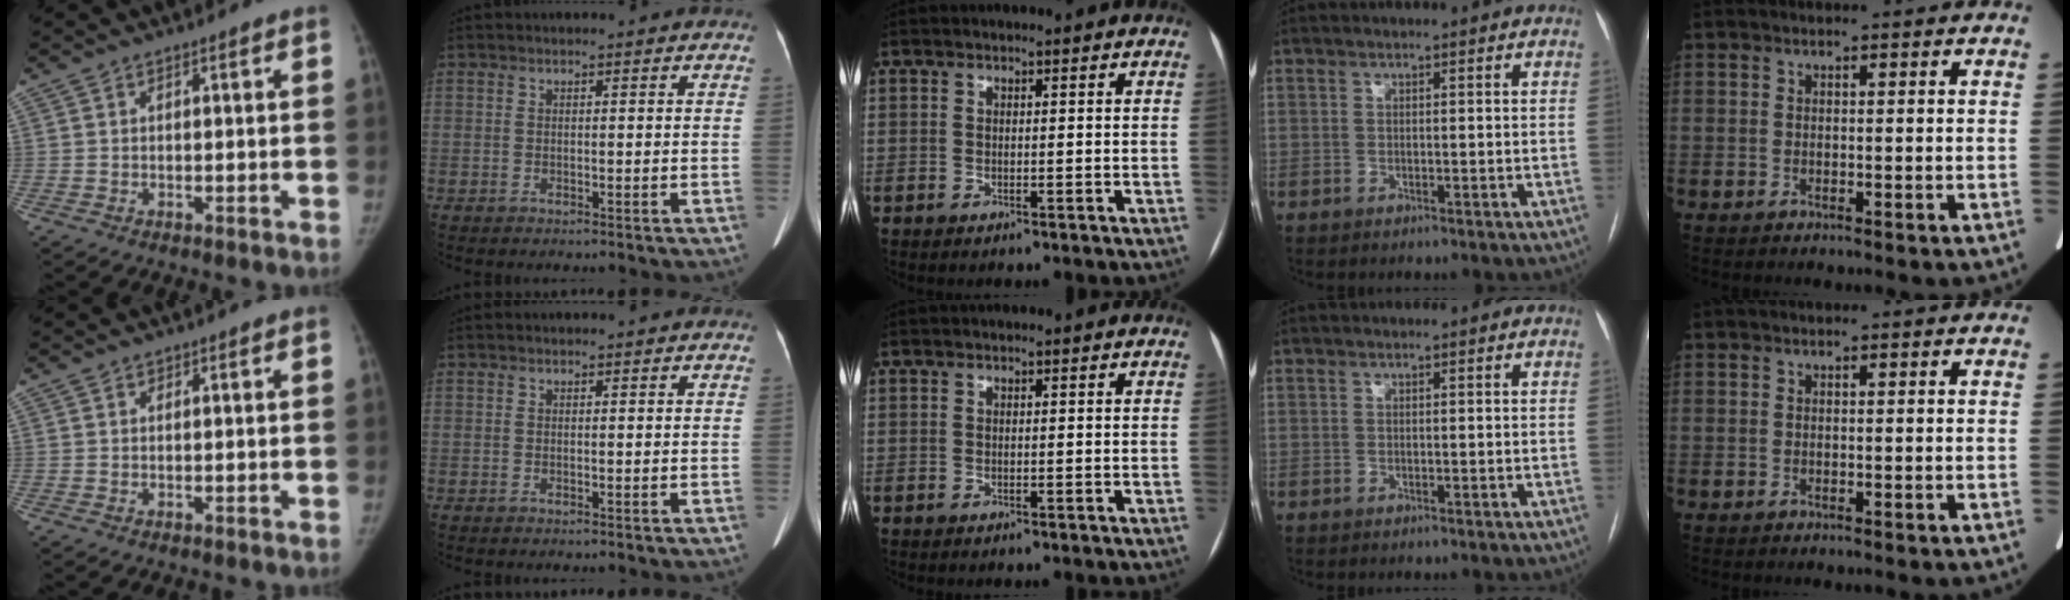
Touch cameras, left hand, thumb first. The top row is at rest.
{"index": {"total": 0.9, "force": [0.8, 0.1, 0.4], "torque": [-0.008, 0.002, 0.010]}}